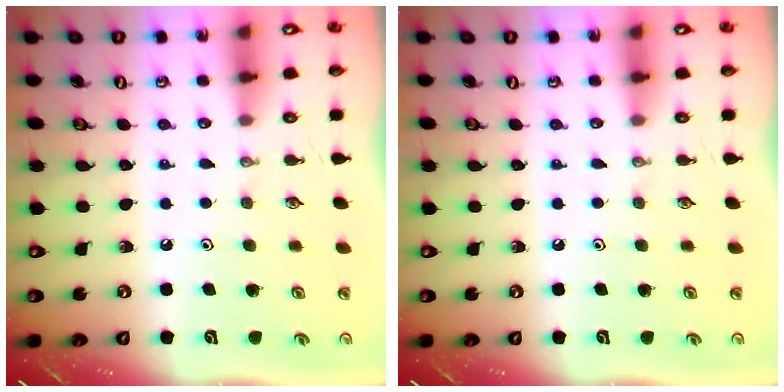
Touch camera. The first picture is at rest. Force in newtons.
{"total": 0.0}